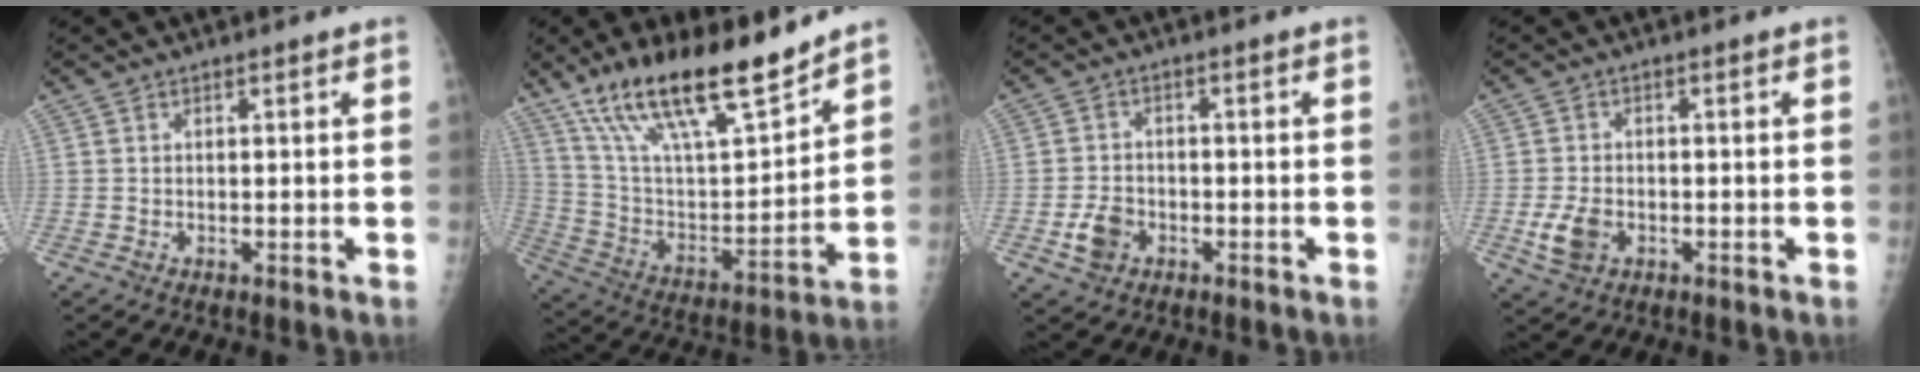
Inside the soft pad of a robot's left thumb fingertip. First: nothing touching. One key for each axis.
{"total": 22.1, "fx": 16.4, "fy": 5.7, "fz": 13.7, "tx": -0.212, "ty": -0.074, "tz": 0.297}
{"total": 4.7, "fx": -1.9, "fy": 3.6, "fz": 2.4, "tx": -0.037, "ty": 0.012, "tz": -0.033}
{"total": 4.9, "fx": -1.6, "fy": 3.4, "fz": 3.2, "tx": -0.060, "ty": 0.000, "tz": -0.027}